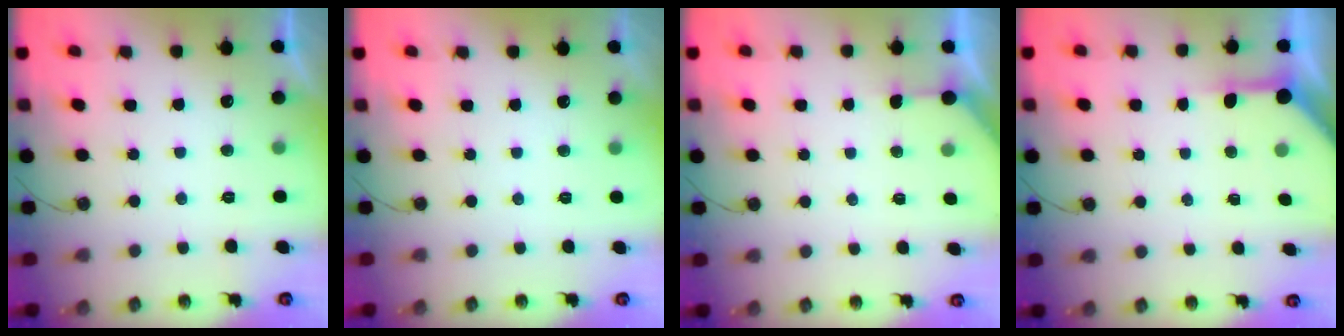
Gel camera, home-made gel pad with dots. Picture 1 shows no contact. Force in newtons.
{"total": 0.0}
{"total": 2.7, "press": 2.7, "slide": 0.3}
{"total": 4.6, "press": 4.6, "slide": 0.4}